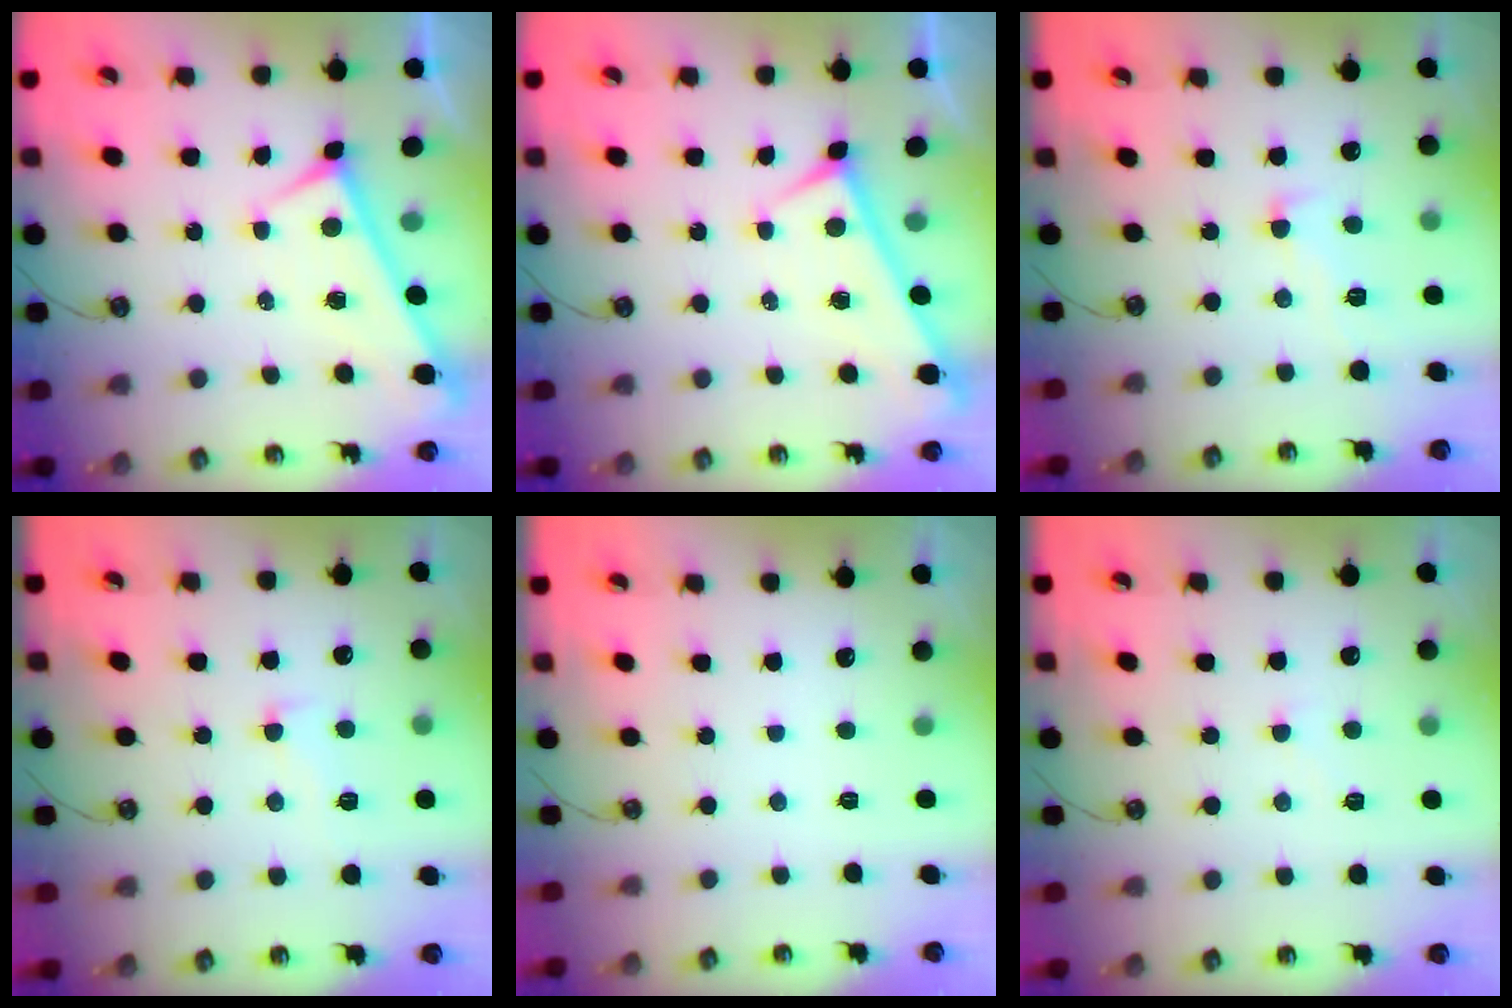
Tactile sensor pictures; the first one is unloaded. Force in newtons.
{"total": 0.0}
{"total": 1.8, "press": 1.6, "slide": 0.8}
{"total": 2.2, "press": 1.7, "slide": 1.4}
{"total": 0.0}
{"total": 1.9, "press": 1.8, "slide": 0.6}